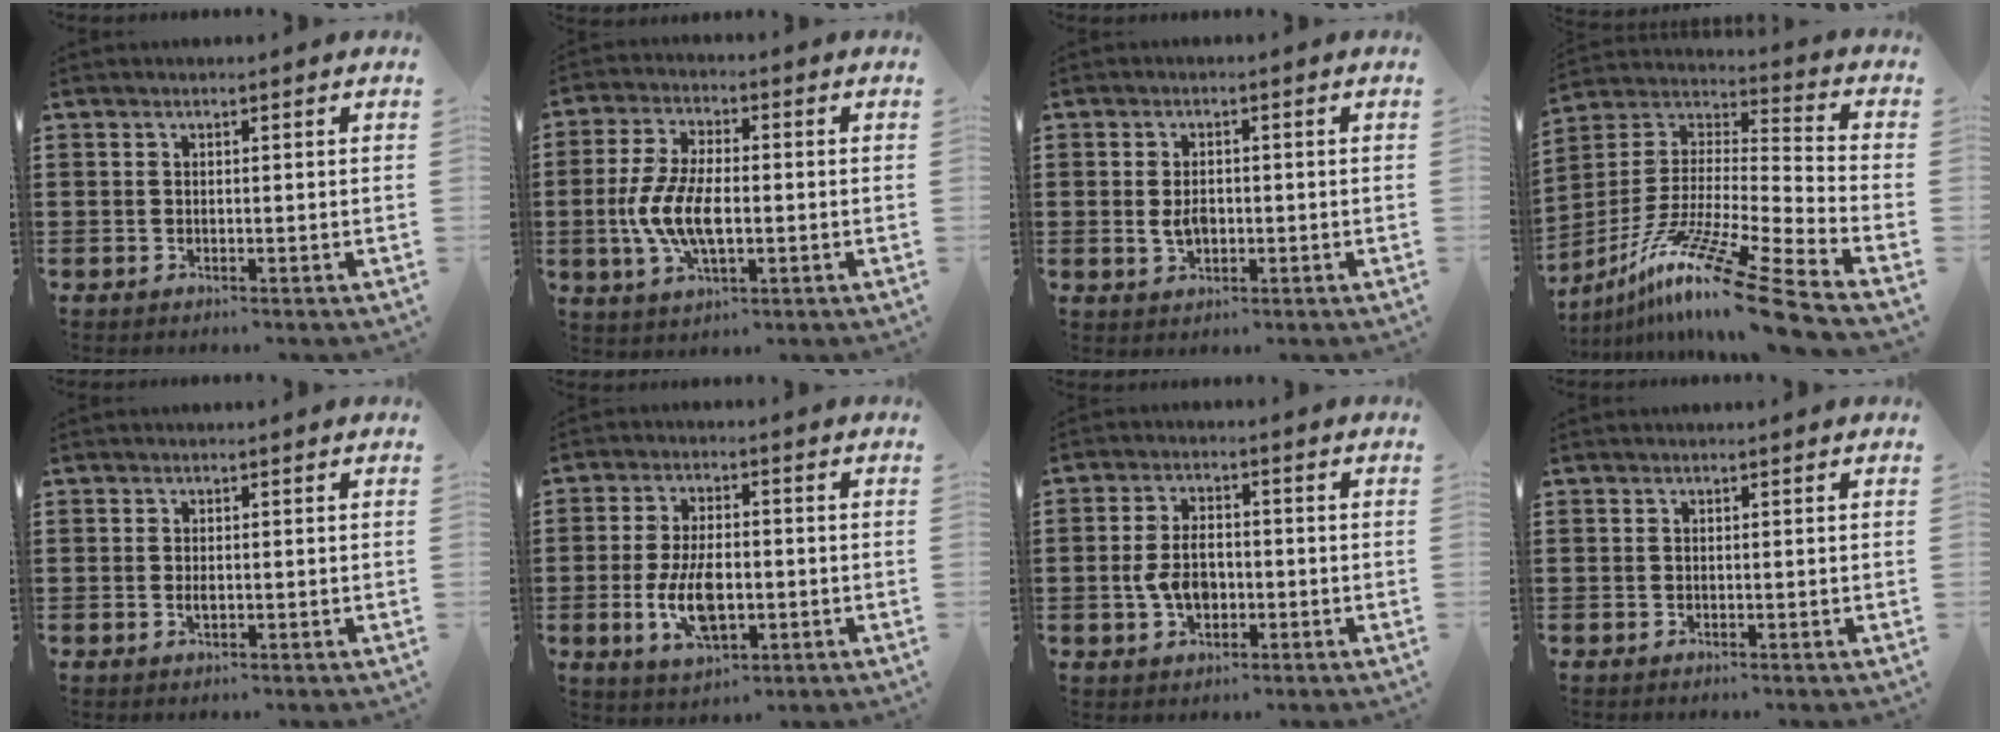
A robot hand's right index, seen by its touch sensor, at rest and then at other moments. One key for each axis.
{"total": 8.7, "fx": -1.3, "fy": 4.0, "fz": 7.6, "tx": -0.173, "ty": -0.004, "tz": -0.030}
{"total": 3.2, "fx": -0.2, "fy": 1.9, "fz": 2.6, "tx": -0.051, "ty": 0.005, "tz": -0.004}
{"total": 15.7, "fx": -12.1, "fy": -0.6, "fz": 10.0, "tx": -0.187, "ty": 0.018, "tz": -0.227}
{"total": 0.9, "fx": -0.1, "fy": 0.5, "fz": 0.7, "tx": -0.015, "ty": 0.000, "tz": -0.001}
{"total": 8.6, "fx": -1.7, "fy": 4.5, "fz": 7.1, "tx": -0.144, "ty": -0.003, "tz": -0.033}
{"total": 5.5, "fx": -1.0, "fy": 3.3, "fz": 4.3, "tx": -0.101, "ty": 0.002, "tz": -0.023}
{"total": 0.0}